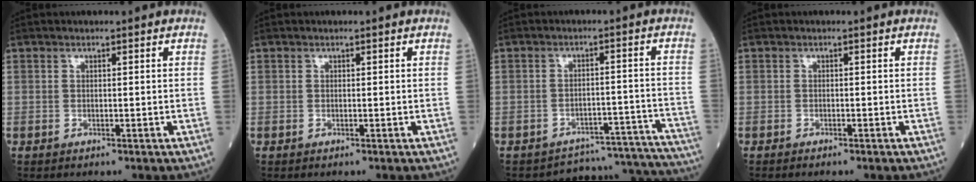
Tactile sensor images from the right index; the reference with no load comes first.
{"total": 0.0}
{"total": 13.2, "force": [-13.1, 1.4, -1.0], "torque": [0.035, 0.046, -0.157]}
{"total": 1.1, "force": [-0.9, 0.1, 0.6], "torque": [-0.012, -0.002, -0.011]}